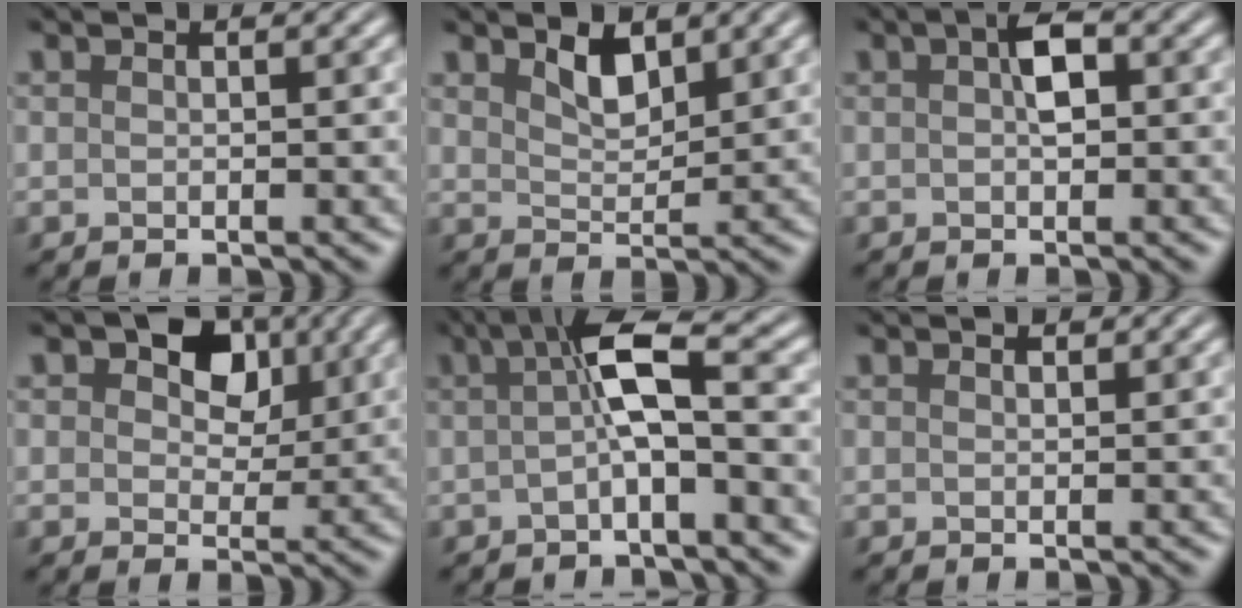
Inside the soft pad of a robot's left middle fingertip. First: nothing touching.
{"total": 2.3, "force": [1.9, 0.7, 1.1], "torque": [-0.026, 0.001, 0.039]}
{"total": 2.1, "force": [0.4, 0.9, 1.9], "torque": [-0.032, 0.012, 0.007]}
{"total": 5.1, "force": [2.2, 3.4, 3.2], "torque": [-0.048, 0.005, 0.021]}
{"total": 4.9, "force": [0.2, 0.9, 4.8], "torque": [-0.086, 0.017, 0.000]}
{"total": 0.6, "force": [0.5, 0.0, 0.1], "torque": [-0.005, 0.004, 0.008]}